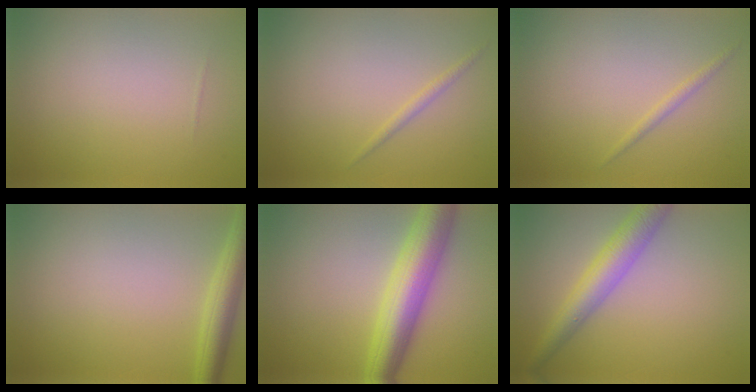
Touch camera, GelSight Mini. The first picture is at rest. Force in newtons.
{"total": 0.8, "press": 0.8, "slide": 0.1}
{"total": 0.8, "press": 0.8, "slide": 0.1}
{"total": 3.5, "press": 3.5, "slide": 0.2}
{"total": 6.7, "press": 6.7, "slide": 0.3}
{"total": 4.2, "press": 4.2, "slide": 0.1}